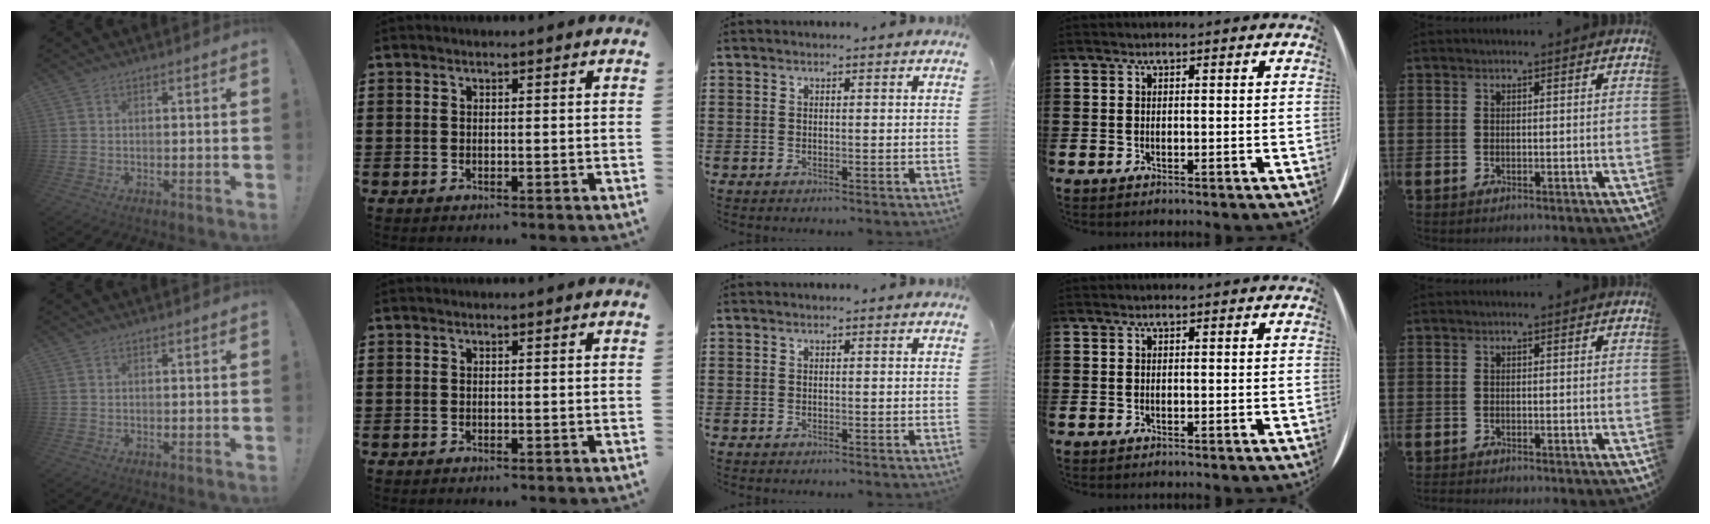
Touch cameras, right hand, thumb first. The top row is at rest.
{}